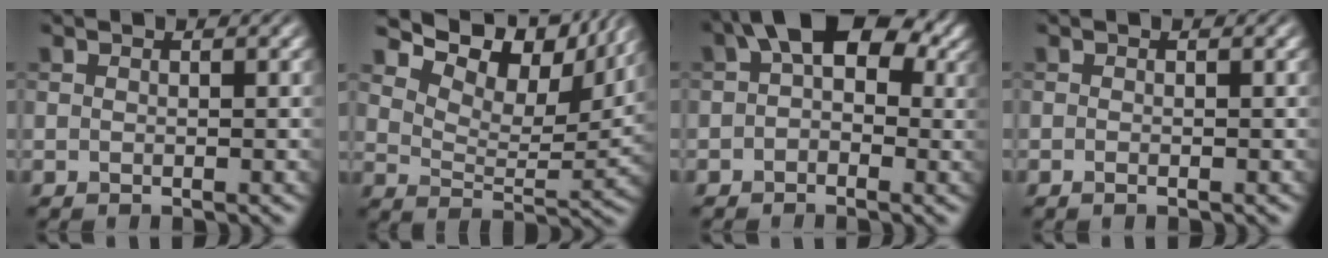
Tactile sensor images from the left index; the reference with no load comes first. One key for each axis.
{"total": 10.3, "fx": 7.6, "fy": 4.1, "fz": 5.6, "tx": -0.093, "ty": 0.002, "tz": 0.122}
{"total": 7.8, "fx": 2.2, "fy": 4.7, "fz": 5.7, "tx": -0.071, "ty": 0.024, "tz": 0.015}
{"total": 0.6, "fx": -0.3, "fy": 0.1, "fz": 0.5, "tx": -0.008, "ty": -0.002, "tz": -0.005}